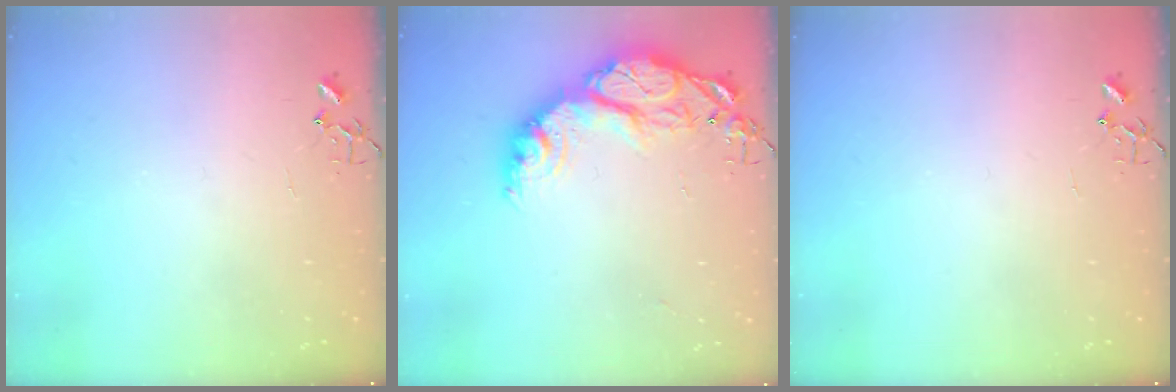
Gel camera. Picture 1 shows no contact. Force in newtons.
{"total": 18.6, "press": 18.5, "slide": 1.4}
{"total": 0.0}